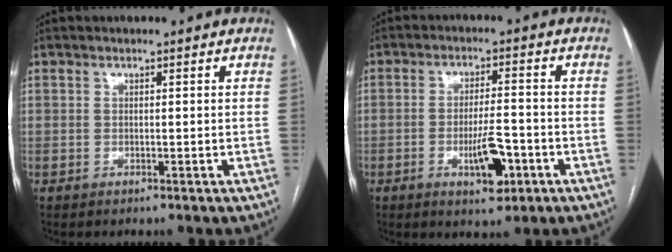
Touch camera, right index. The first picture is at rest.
{"total": 6.6, "force": [-2.7, 1.8, 5.8], "torque": [-0.102, -0.004, -0.038]}